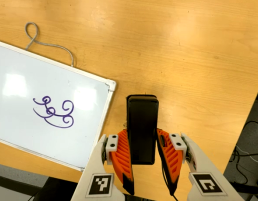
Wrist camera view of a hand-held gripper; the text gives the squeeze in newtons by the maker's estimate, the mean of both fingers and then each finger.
{"total": 4.5, "left": 3.2, "right": 5.8}